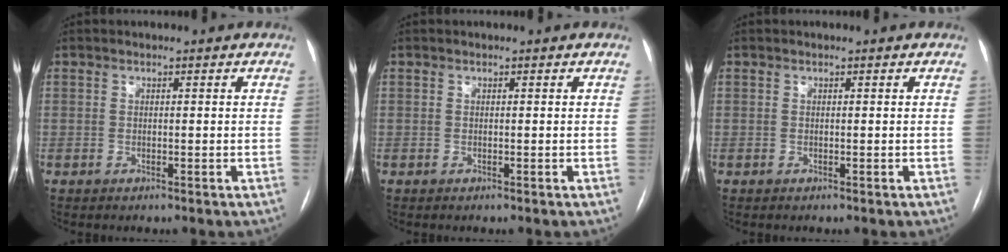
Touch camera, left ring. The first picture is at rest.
{"total": 0.0}
{"total": 0.0}